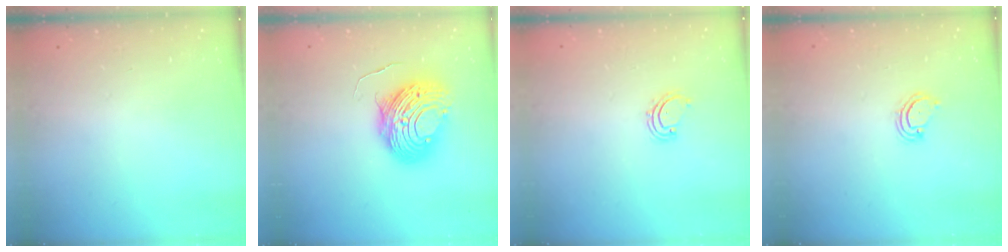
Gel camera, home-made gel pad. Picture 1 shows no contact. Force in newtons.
{"total": 12.7, "press": 12.7, "slide": 1.3}
{"total": 2.6, "press": 2.6, "slide": 0.3}
{"total": 3.8, "press": 3.8, "slide": 0.5}